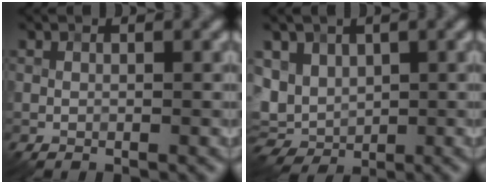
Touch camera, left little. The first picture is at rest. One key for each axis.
{"total": 4.1, "fx": 0.6, "fy": 3.3, "fz": 2.4, "tx": -0.055, "ty": -0.002, "tz": 0.008}